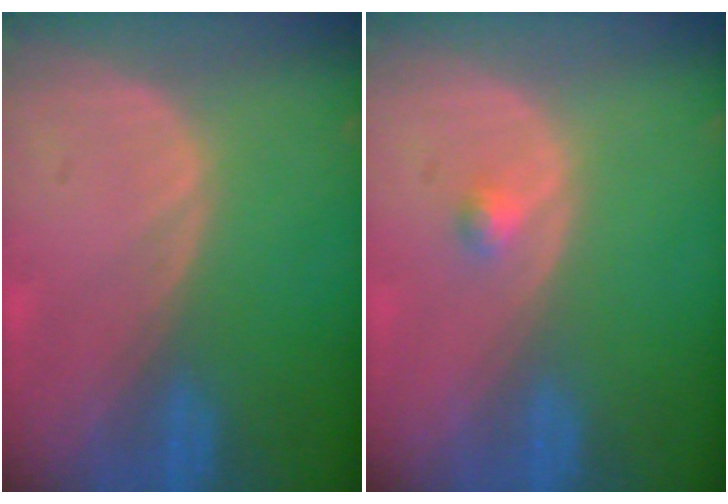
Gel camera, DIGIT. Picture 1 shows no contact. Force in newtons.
{"total": 1.3, "press": 1.1, "slide": 0.7}